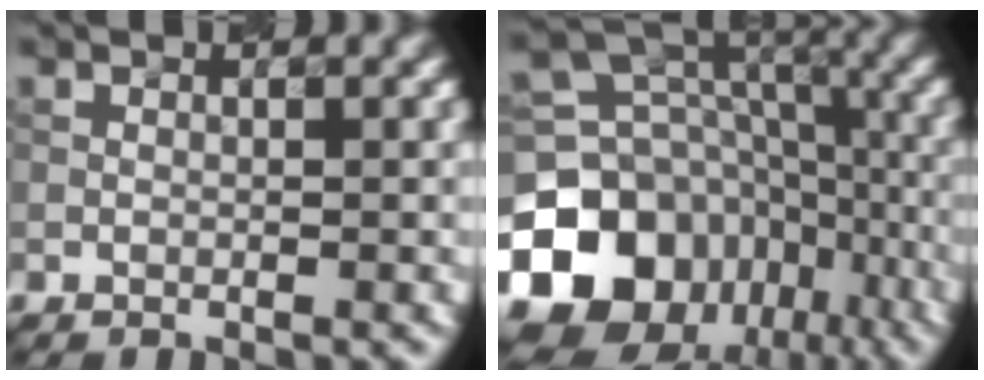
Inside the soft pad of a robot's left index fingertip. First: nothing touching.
{"total": 16.5, "force": [-6.9, 13.1, 7.2], "torque": [-0.158, -0.009, -0.118]}